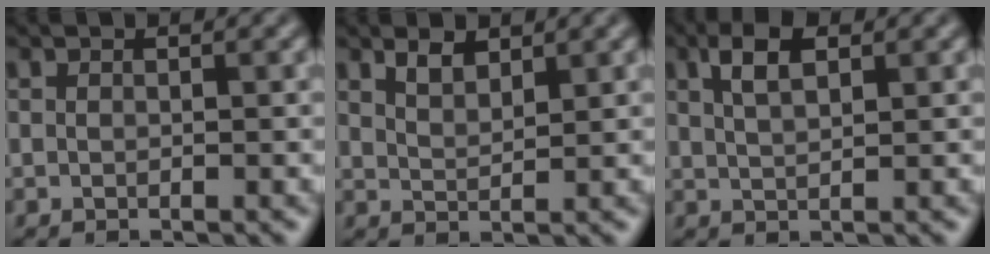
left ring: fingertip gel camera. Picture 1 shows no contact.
{"total": 1.9, "force": [1.6, 0.6, 0.9], "torque": [-0.020, -0.001, 0.031]}
{"total": 3.1, "force": [1.5, 1.3, 2.3], "torque": [-0.047, 0.007, 0.029]}